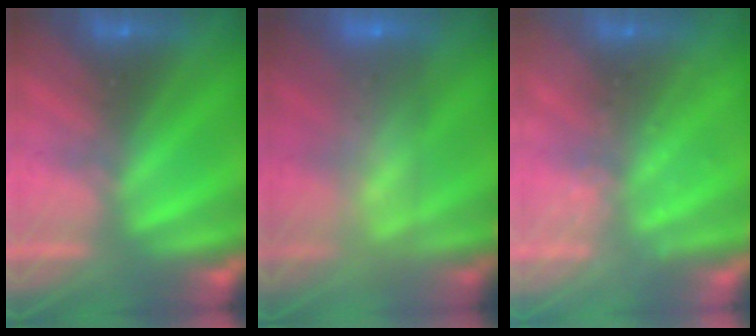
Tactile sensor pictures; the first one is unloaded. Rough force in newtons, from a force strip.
{"total": 7.9}
{"total": 2.1}